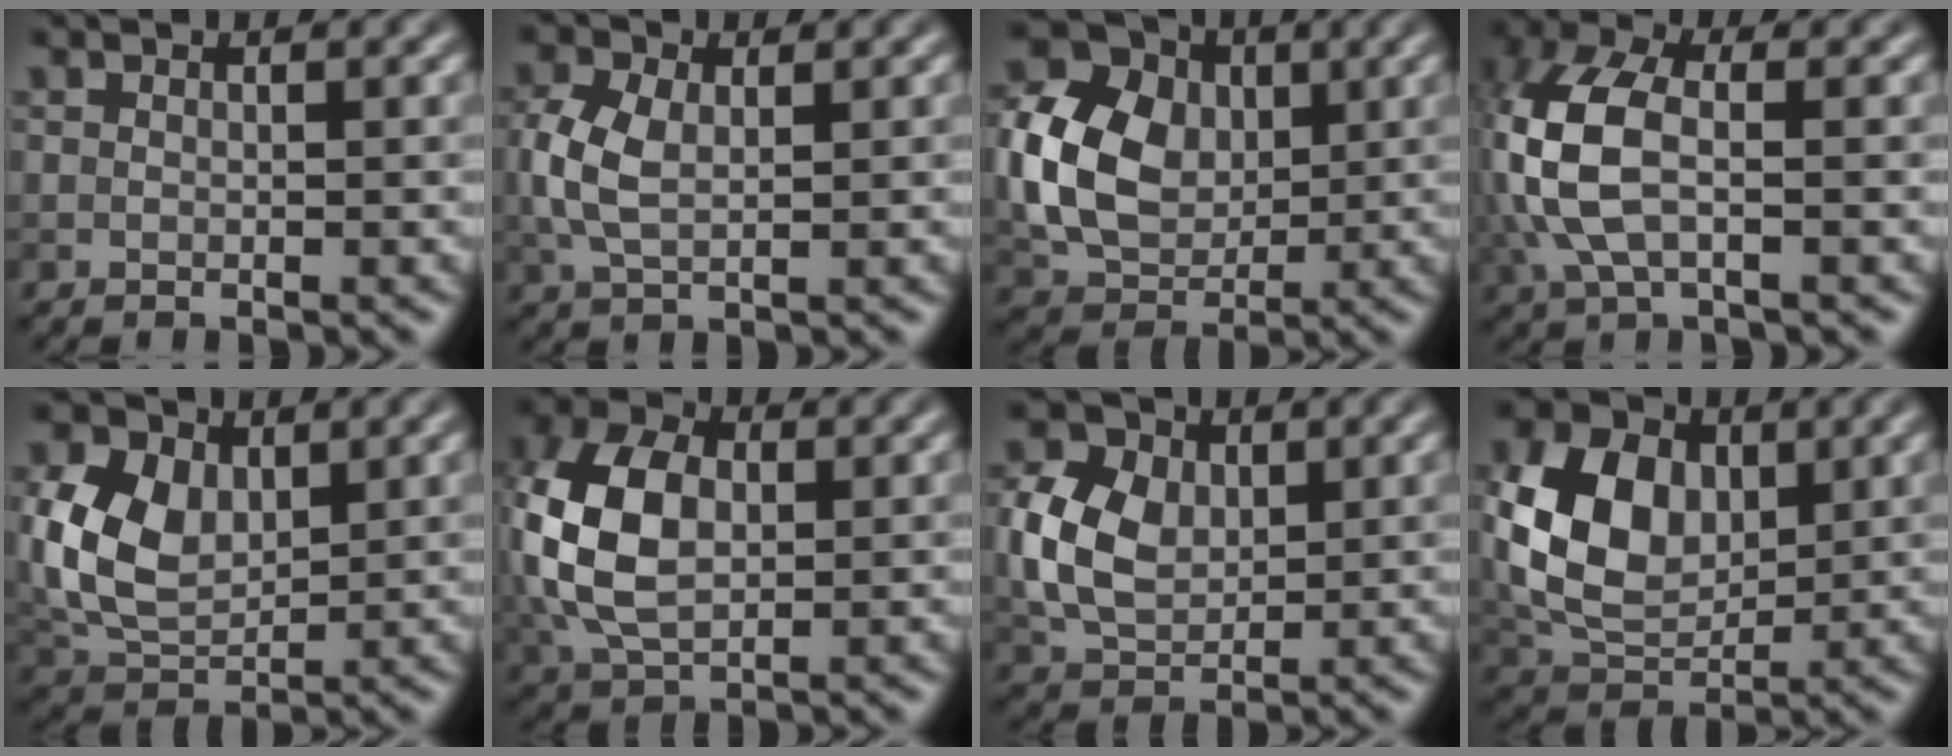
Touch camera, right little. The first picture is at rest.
{"total": 3.9, "force": [0.2, 2.4, 3.1], "torque": [-0.079, 0.002, 0.005]}
{"total": 8.9, "force": [0.4, 6.8, 5.7], "torque": [-0.130, 0.000, 0.008]}
{"total": 7.0, "force": [0.0, 3.7, 6.0], "torque": [-0.151, 0.011, -0.007]}
{"total": 7.4, "force": [1.4, 5.1, 5.1], "torque": [-0.134, 0.004, 0.027]}
{"total": 9.3, "force": [0.6, 6.2, 7.0], "torque": [-0.178, 0.009, 0.006]}
{"total": 6.1, "force": [0.7, 4.5, 4.1], "torque": [-0.091, 0.007, 0.010]}
{"total": 8.6, "force": [1.3, 6.1, 6.0], "torque": [-0.135, 0.006, 0.019]}